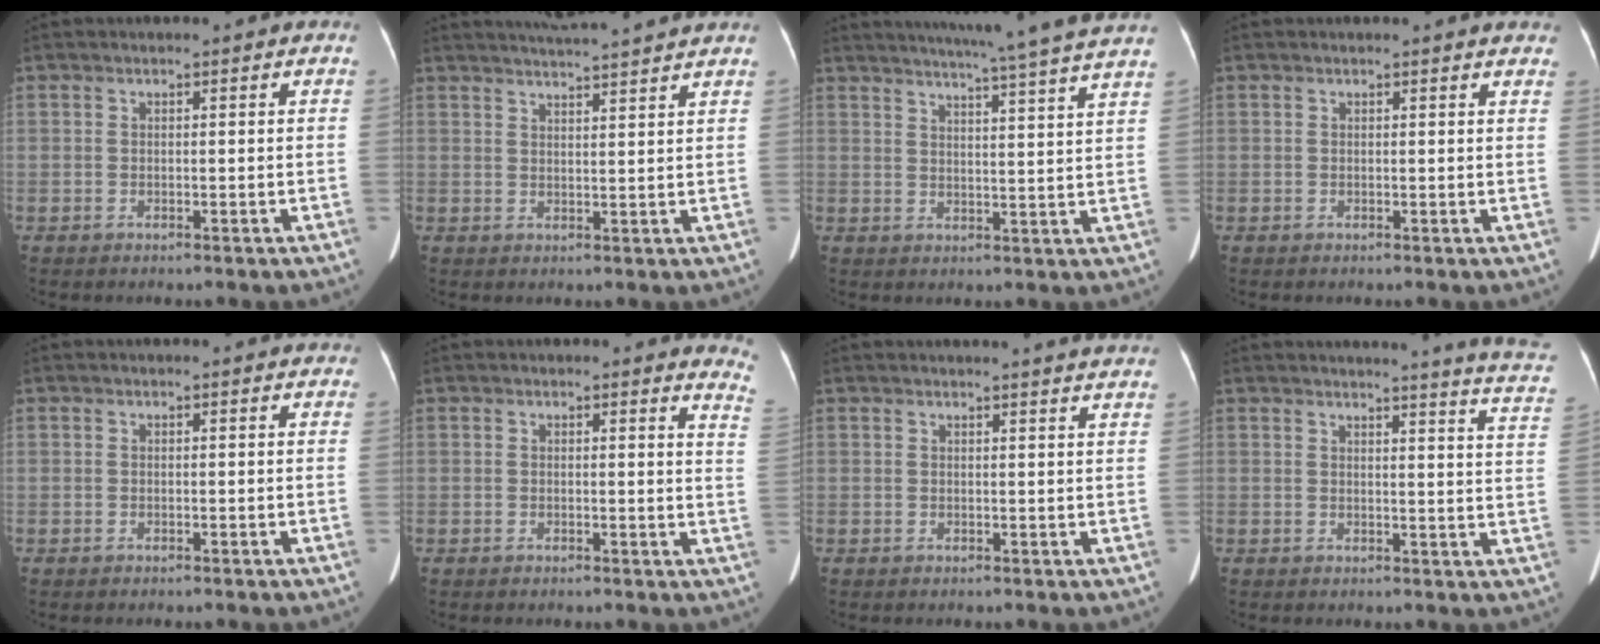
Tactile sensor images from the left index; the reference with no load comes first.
{"total": 9.4, "force": [8.7, -0.6, 3.3], "torque": [-0.059, 0.020, 0.114]}
{"total": 18.3, "force": [16.4, -2.0, 8.0], "torque": [-0.132, -0.032, 0.198]}
{"total": 4.9, "force": [4.8, 0.7, 1.2], "torque": [-0.005, -0.007, 0.026]}
{"total": 1.4, "force": [1.3, 0.7, 0.2], "torque": [-0.008, 0.008, 0.001]}
{"total": 5.4, "force": [5.2, 0.4, 1.0], "torque": [-0.003, -0.041, 0.021]}
{"total": 7.2, "force": [6.9, -0.5, 2.1], "torque": [-0.019, 0.001, 0.057]}
{"total": 11.7, "force": [10.9, -0.8, 4.2], "torque": [-0.040, -0.074, 0.094]}